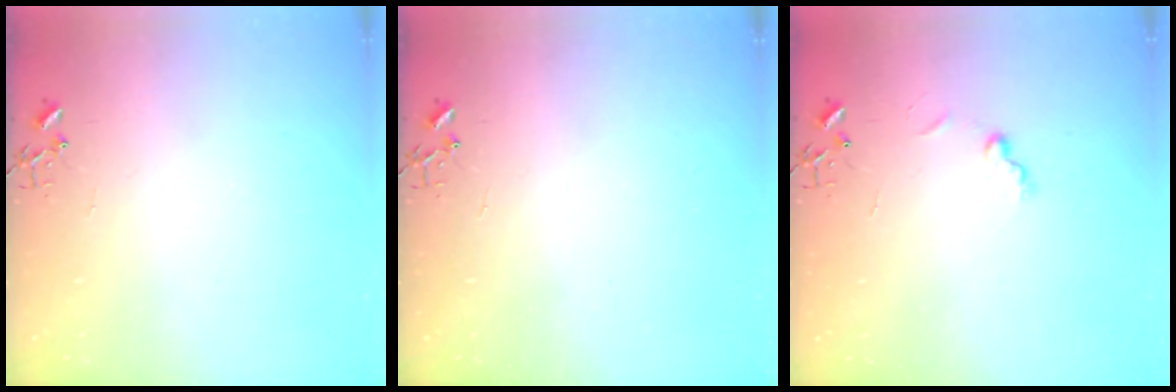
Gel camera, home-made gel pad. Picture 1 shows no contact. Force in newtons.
{"total": 0.0}
{"total": 6.9, "press": 6.9, "slide": 0.7}